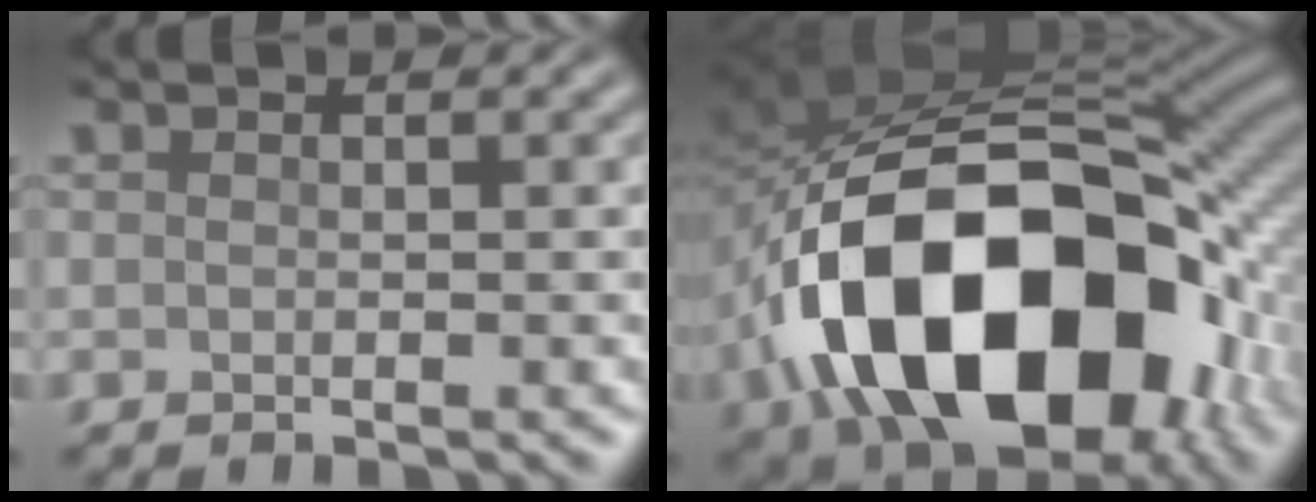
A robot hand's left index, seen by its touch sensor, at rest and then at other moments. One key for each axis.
{"total": 18.6, "fx": -6.0, "fy": 11.6, "fz": 13.2, "tx": -0.230, "ty": -0.036, "tz": -0.086}